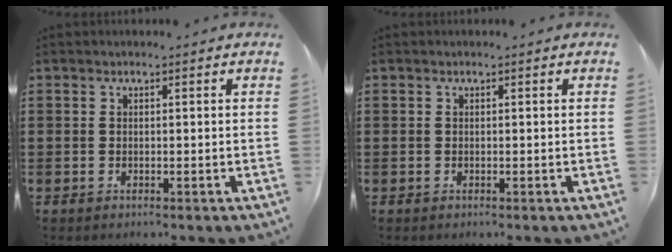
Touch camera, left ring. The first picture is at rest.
{"total": 0.0}